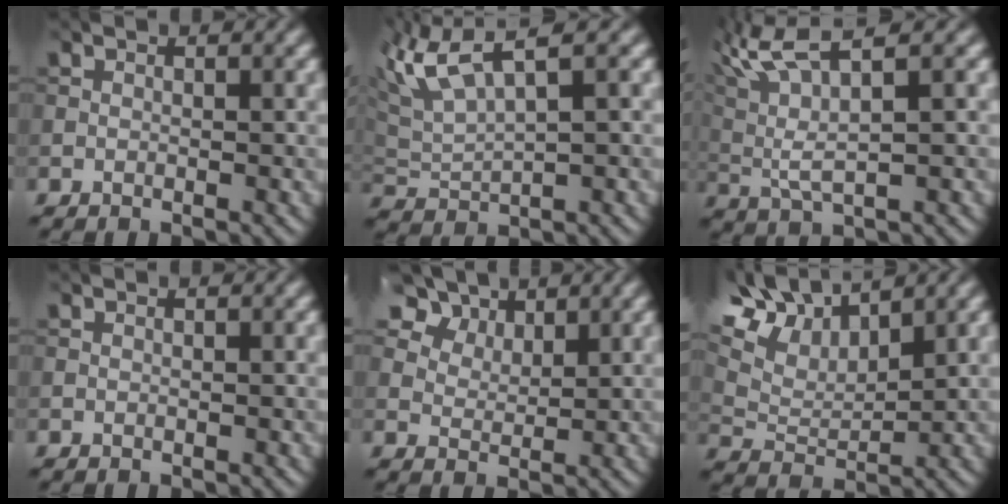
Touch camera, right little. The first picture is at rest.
{"total": 4.9, "force": [2.5, 1.0, 4.1], "torque": [-0.113, 0.024, 0.066]}
{"total": 5.8, "force": [3.0, 0.9, 4.8], "torque": [-0.121, 0.019, 0.079]}
{"total": 0.0}
{"total": 5.8, "force": [4.4, 3.0, 2.2], "torque": [-0.071, -0.001, 0.089]}
{"total": 7.8, "force": [6.2, 2.2, 4.3], "torque": [-0.115, 0.021, 0.120]}